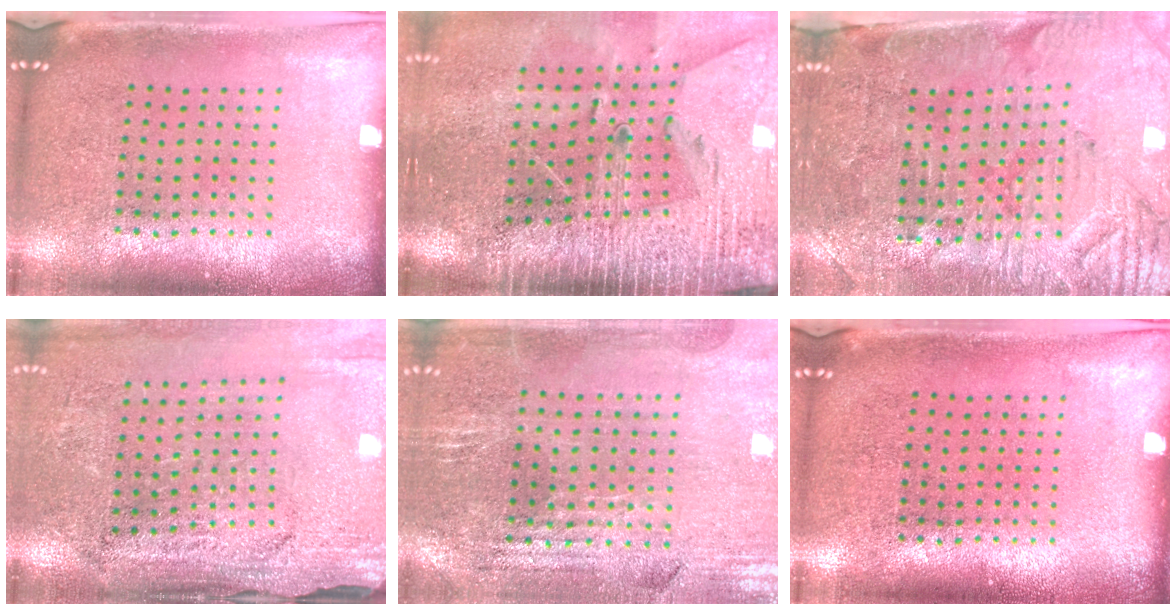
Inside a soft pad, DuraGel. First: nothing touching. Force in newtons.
{"total": 3.9, "press": 3.2, "slide": 2.2}
{"total": 3.7, "press": 3.4, "slide": 1.5}
{"total": 3.0, "press": 2.9, "slide": 0.8}
{"total": 1.8, "press": 1.7, "slide": 0.4}
{"total": 0.0}